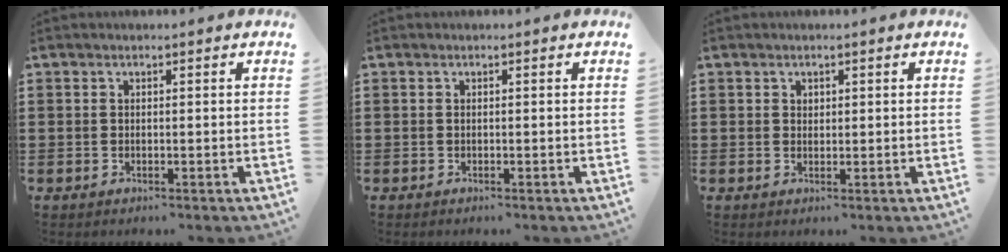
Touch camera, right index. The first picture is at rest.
{"total": 0.0}
{"total": 0.9, "force": [0.5, 0.7, 0.2], "torque": [-0.006, 0.003, 0.010]}